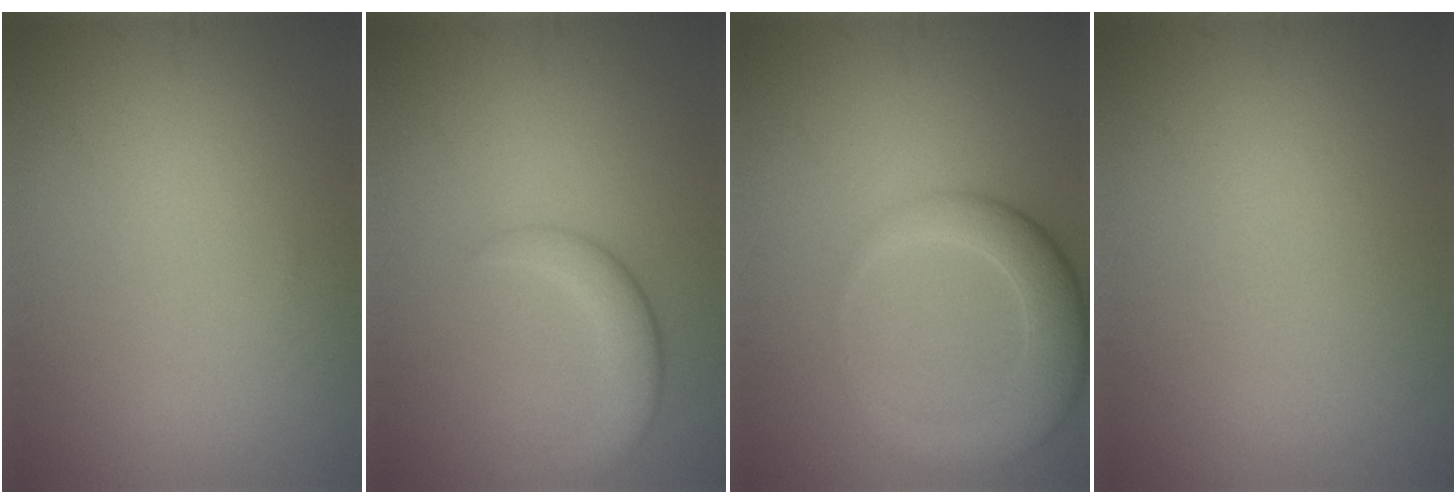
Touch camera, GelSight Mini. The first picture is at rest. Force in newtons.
{"total": 3.4, "press": 3.4, "slide": 0.2}
{"total": 4.9, "press": 4.9, "slide": 0.5}
{"total": 0.0}